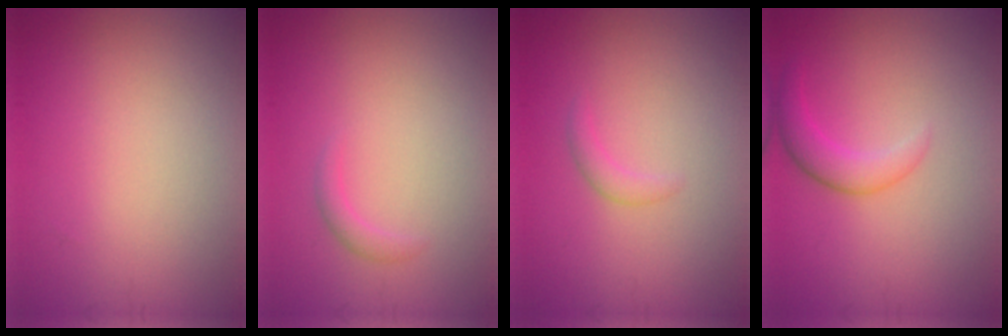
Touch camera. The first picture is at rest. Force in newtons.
{"total": 1.1, "press": 1.1, "slide": 0.1}
{"total": 1.0, "press": 1.0, "slide": 0.1}
{"total": 2.4, "press": 2.4, "slide": 0.1}